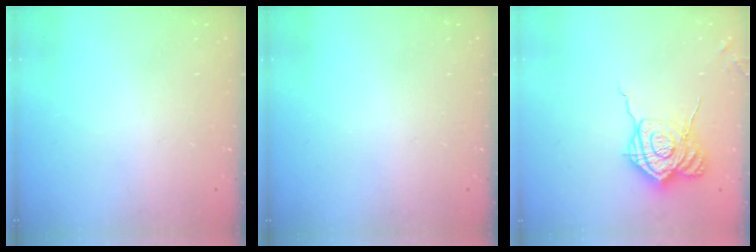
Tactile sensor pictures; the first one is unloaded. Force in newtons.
{"total": 0.0}
{"total": 16.2, "press": 16.2, "slide": 0.5}